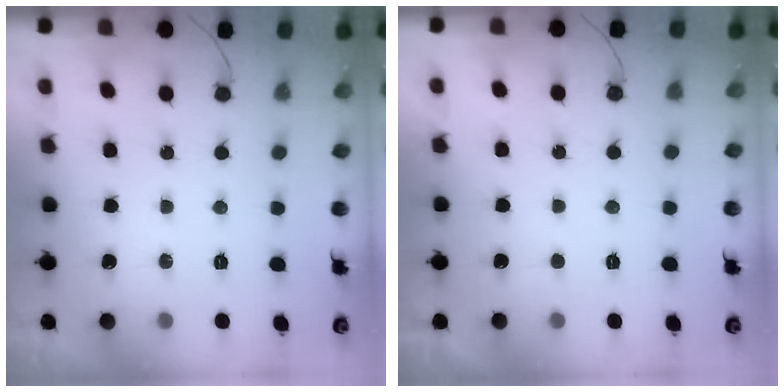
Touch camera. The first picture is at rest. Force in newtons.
{"total": 1.7, "press": 1.7, "slide": 0.2}